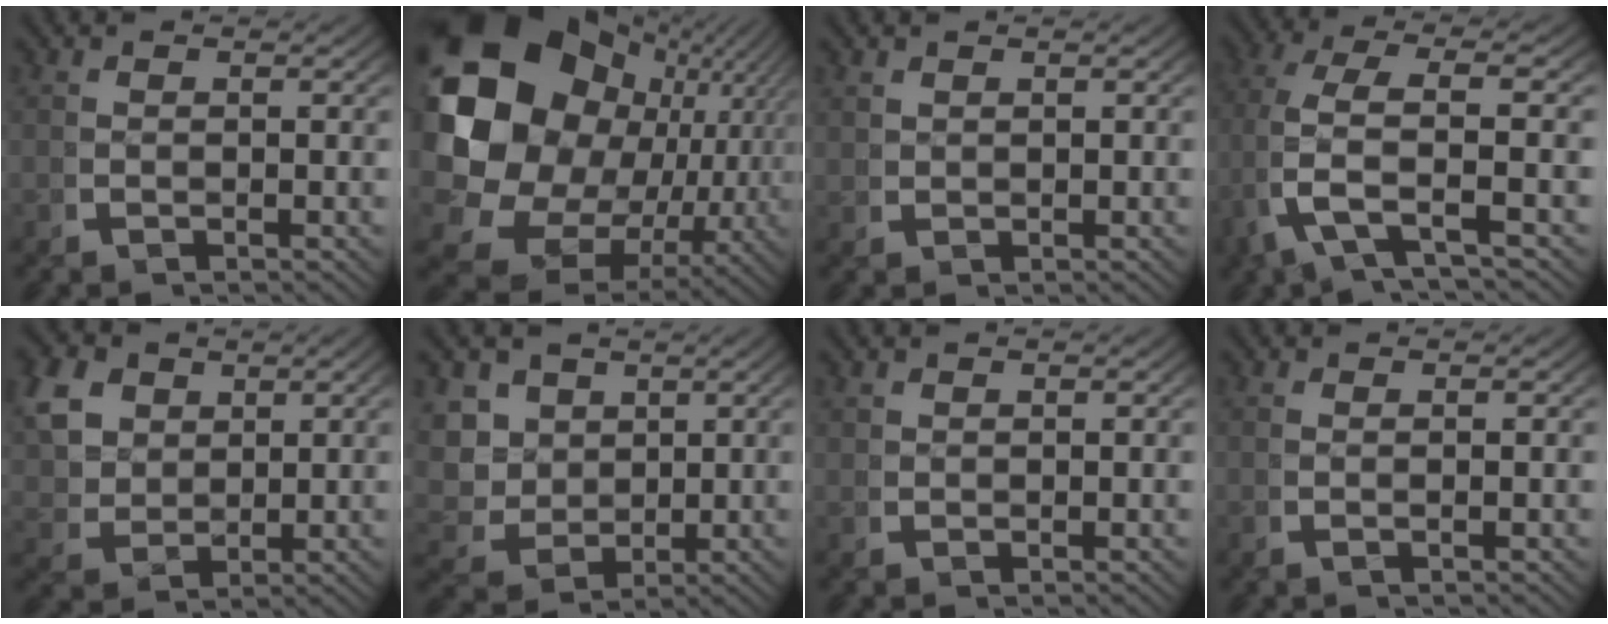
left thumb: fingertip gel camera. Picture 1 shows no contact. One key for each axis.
{"total": 24.1, "fx": -0.9, "fy": 17.6, "fz": 16.3, "tx": -0.331, "ty": -0.071, "tz": 0.008}
{"total": 0.9, "fx": 0.8, "fy": 0.4, "fz": 0.2, "tx": 0.000, "ty": 0.003, "tz": 0.018}
{"total": 6.1, "fx": -0.3, "fy": 1.8, "fz": 5.8, "tx": -0.139, "ty": -0.003, "tz": -0.005}
{"total": 7.0, "fx": 1.4, "fy": 5.7, "fz": 3.9, "tx": -0.104, "ty": -0.029, "tz": 0.034}
{"total": 10.5, "fx": -0.3, "fy": 9.1, "fz": 5.2, "tx": -0.144, "ty": -0.056, "tz": 0.006}
{"total": 0.6, "fx": 0.5, "fy": 0.2, "fz": 0.0, "tx": 0.003, "ty": 0.003, "tz": 0.012}
{"total": 0.7, "fx": 0.0, "fy": -0.6, "fz": 0.4, "tx": -0.015, "ty": 0.002, "tz": -0.002}